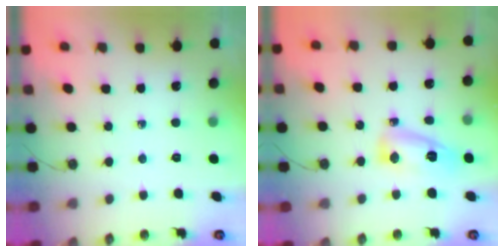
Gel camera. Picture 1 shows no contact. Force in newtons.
{"total": 8.9, "press": 8.9, "slide": 0.4}